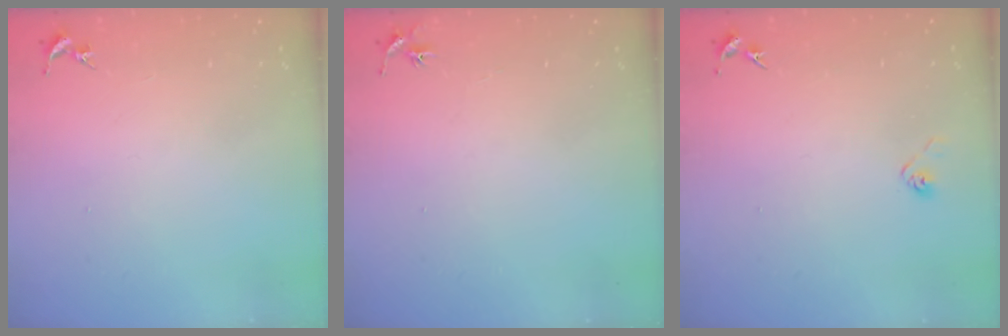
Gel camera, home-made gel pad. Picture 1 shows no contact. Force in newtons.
{"total": 2.9, "press": 2.9, "slide": 0.3}
{"total": 2.9, "press": 2.8, "slide": 0.8}